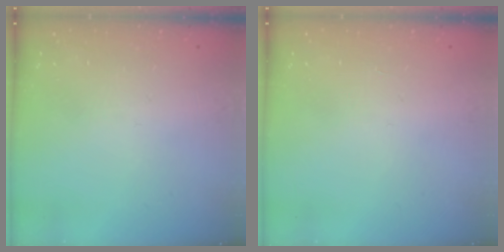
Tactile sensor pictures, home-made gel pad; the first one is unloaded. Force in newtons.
{"total": 0.0}